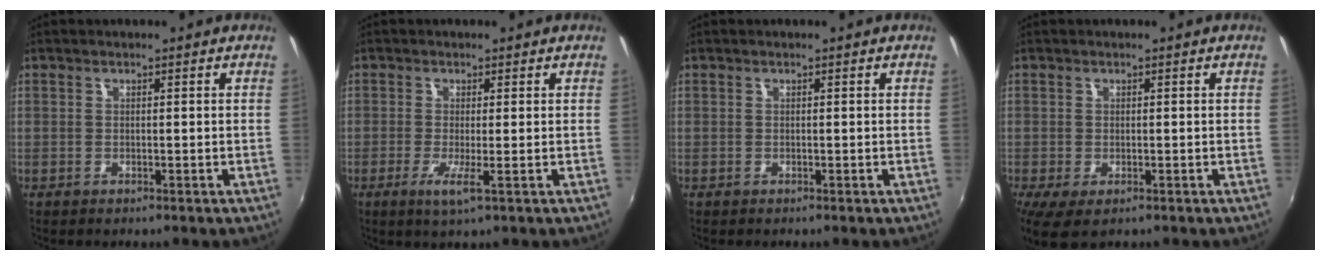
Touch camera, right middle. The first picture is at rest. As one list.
[{"total": 3.4, "force": [-1.0, -0.2, 3.2], "torque": [-0.071, -0.013, -0.023]}, {"total": 0.0}, {"total": 4.1, "force": [-1.7, 1.9, 3.2], "torque": [-0.059, -0.020, -0.021]}]